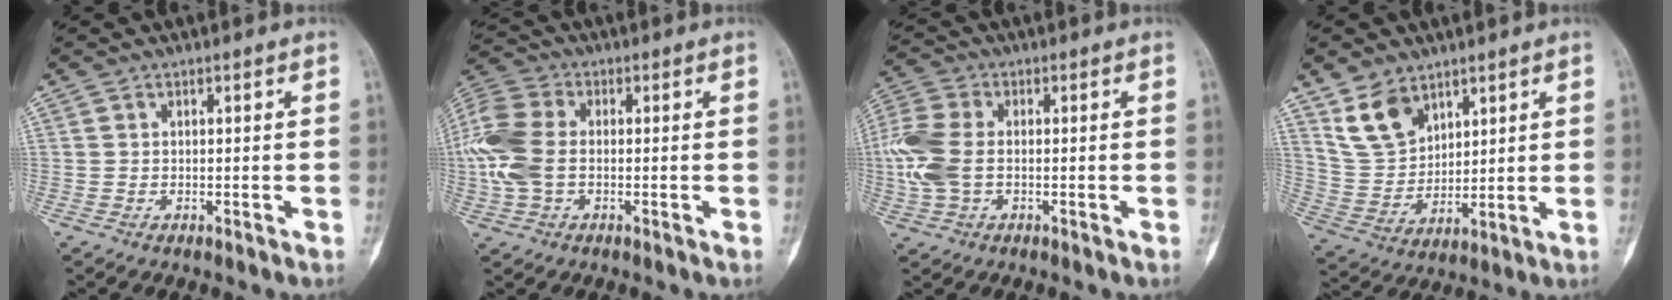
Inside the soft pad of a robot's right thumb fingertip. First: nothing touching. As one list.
[{"total": 11.8, "force": [-0.4, 7.8, 8.9], "torque": [-0.214, 0.022, -0.010]}, {"total": 10.0, "force": [-0.4, 6.3, 7.7], "torque": [-0.199, 0.015, -0.011]}, {"total": 10.0, "force": [6.5, 6.1, 4.5], "torque": [-0.071, -0.031, 0.141]}]